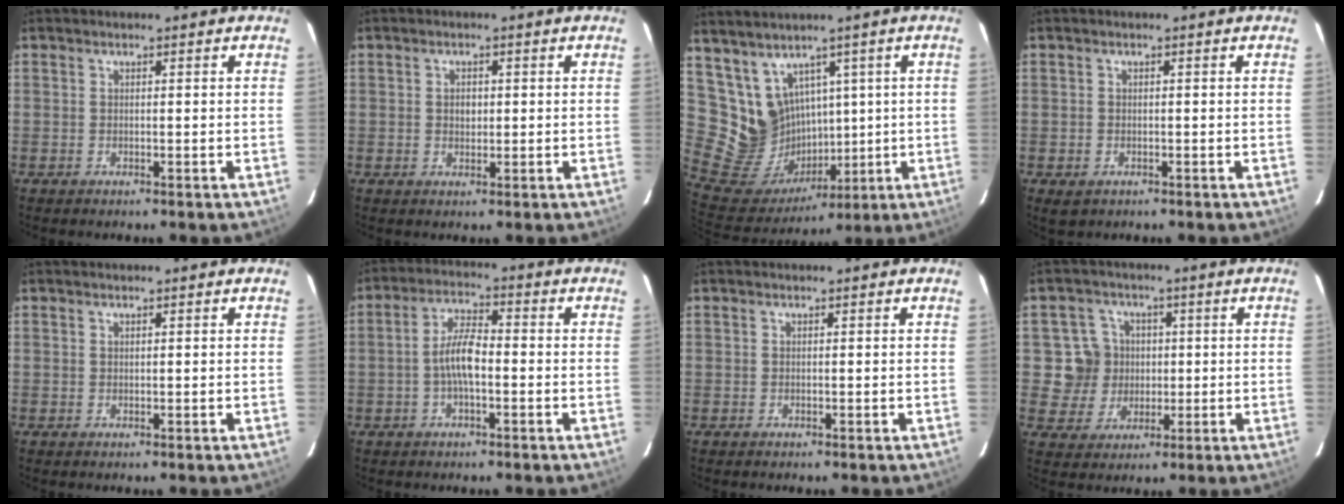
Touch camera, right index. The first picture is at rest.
{"total": 2.1, "force": [0.2, 1.6, 1.2], "torque": [-0.020, 0.004, 0.003]}
{"total": 12.8, "force": [5.8, 10.5, 4.4], "torque": [-0.109, 0.003, 0.144]}
{"total": 1.8, "force": [-0.7, 1.5, 0.8], "torque": [-0.013, -0.003, -0.009]}
{"total": 0.0}
{"total": 6.1, "force": [-1.4, 2.0, 5.6], "torque": [-0.113, 0.012, -0.027]}
{"total": 0.0}
{"total": 7.1, "force": [0.5, 7.1, 0.8], "torque": [-0.027, 0.011, 0.009]}